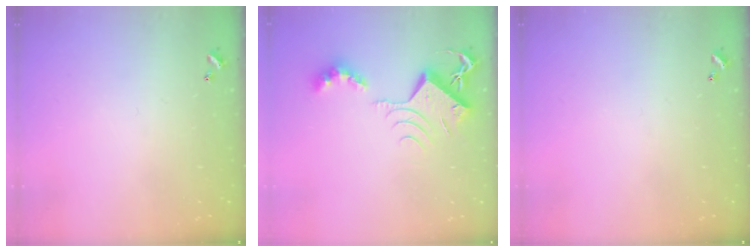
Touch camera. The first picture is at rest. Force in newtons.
{"total": 9.3, "press": 9.3, "slide": 0.9}
{"total": 0.0}